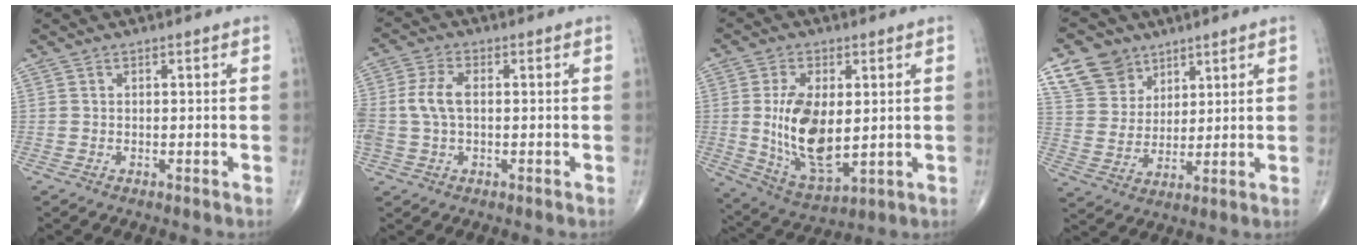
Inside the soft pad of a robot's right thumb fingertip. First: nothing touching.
{"total": 6.7, "force": [0.2, 3.9, 5.4], "torque": [-0.133, 0.015, 0.001]}
{"total": 14.4, "force": [0.7, 7.5, 12.3], "torque": [-0.219, -0.020, 0.027]}
{"total": 10.0, "force": [6.2, 7.4, 2.5], "torque": [-0.025, -0.028, 0.126]}